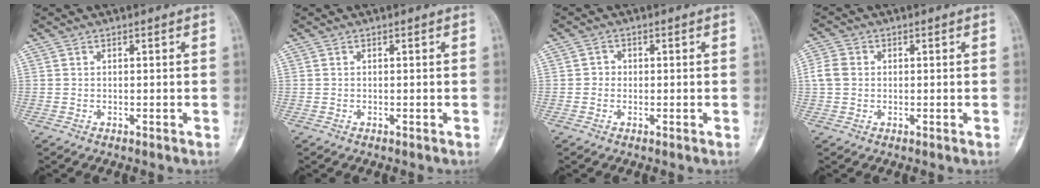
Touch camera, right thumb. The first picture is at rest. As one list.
[{"total": 0.0}, {"total": 1.4, "force": [-0.2, 1.3, 0.4], "torque": [0.003, 0.006, -0.008]}, {"total": 3.8, "force": [0.2, 3.2, 2.1], "torque": [-0.044, 0.007, -0.002]}]